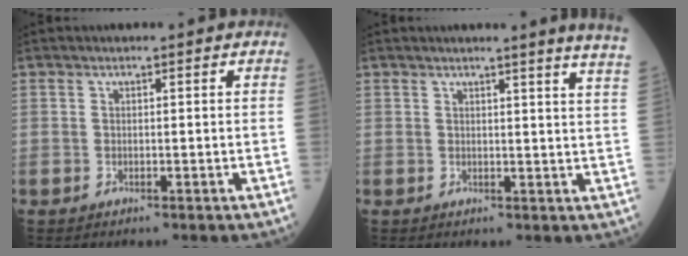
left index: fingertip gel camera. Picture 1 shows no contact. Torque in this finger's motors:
{"motor_torque": [0.44, -0.47, 0.04, 0.01]}